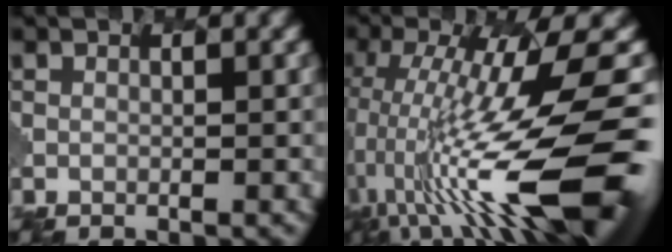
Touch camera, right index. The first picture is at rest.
{"total": 15.6, "force": [-3.2, 3.8, 14.7], "torque": [-0.257, -0.005, -0.045]}